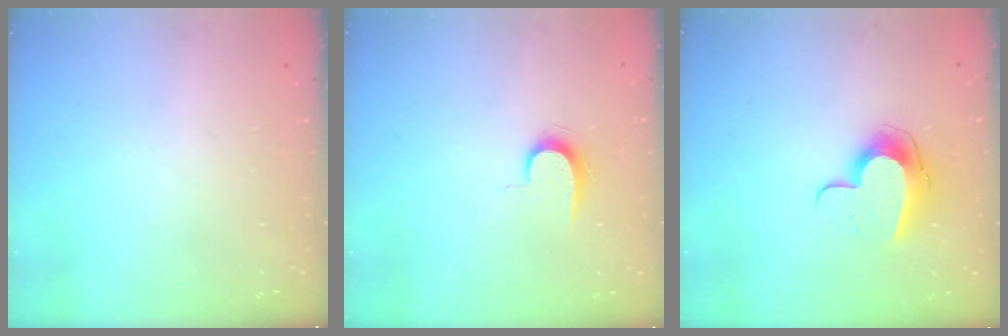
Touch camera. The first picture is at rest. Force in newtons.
{"total": 6.6, "press": 6.6, "slide": 0.7}
{"total": 10.7, "press": 10.6, "slide": 0.7}